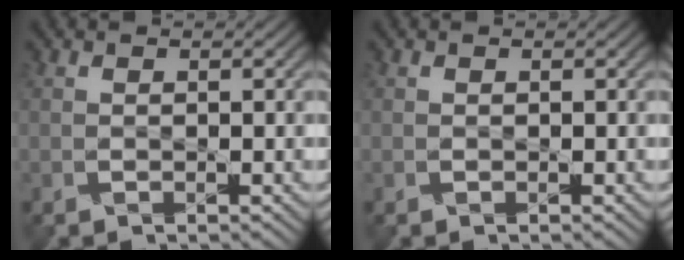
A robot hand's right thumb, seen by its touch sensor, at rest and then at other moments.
{"total": 0.0}